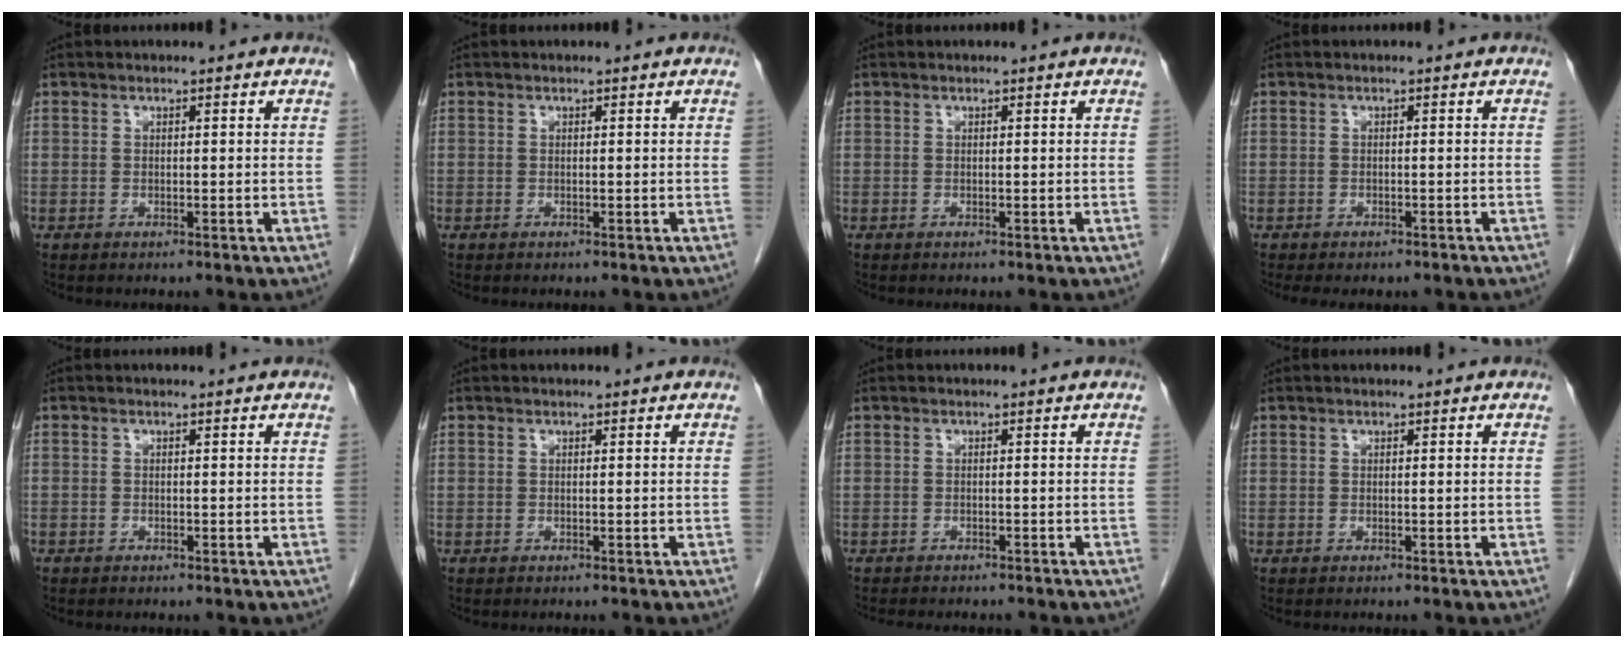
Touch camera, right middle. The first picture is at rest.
{"total": 0.0}
{"total": 0.0}
{"total": 5.0, "force": [-4.1, 2.0, 2.0], "torque": [-0.021, -0.001, -0.051]}
{"total": 0.6, "force": [-0.5, 0.3, 0.1], "torque": [-0.001, 0.002, -0.009]}
{"total": 1.6, "force": [-1.4, 0.3, 0.6], "torque": [-0.010, -0.001, -0.017]}
{"total": 8.2, "force": [-7.3, 1.9, 3.1], "torque": [-0.038, -0.003, -0.092]}
{"total": 0.9, "force": [-0.8, 0.2, 0.4], "torque": [-0.006, -0.001, -0.011]}